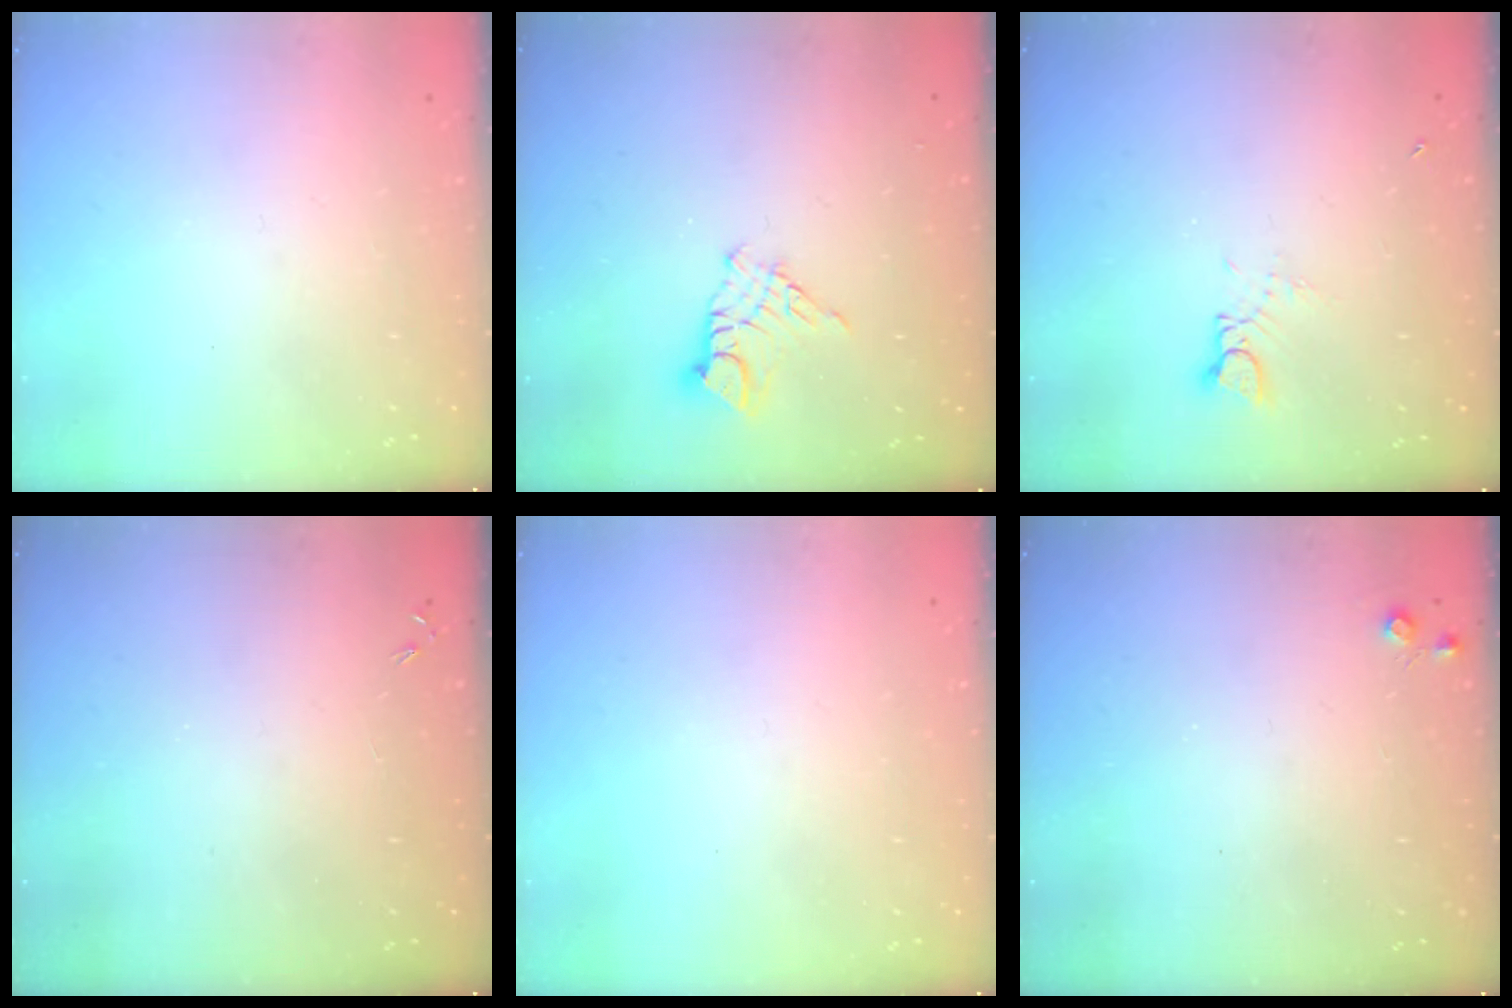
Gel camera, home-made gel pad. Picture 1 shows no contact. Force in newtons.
{"total": 7.8, "press": 7.8, "slide": 0.8}
{"total": 2.7, "press": 2.7, "slide": 0.2}
{"total": 0.0}
{"total": 0.0}
{"total": 3.7, "press": 3.7, "slide": 0.5}